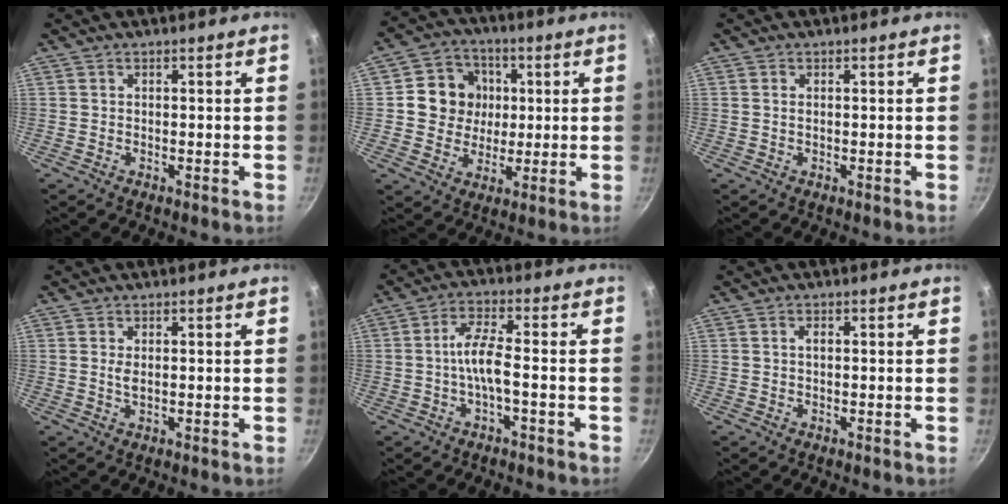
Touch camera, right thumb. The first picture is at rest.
{"total": 10.7, "force": [1.6, 9.9, 3.9], "torque": [-0.026, 0.008, 0.020]}
{"total": 0.7, "force": [0.2, 0.4, 0.5], "torque": [-0.012, -0.001, 0.005]}
{"total": 1.6, "force": [0.3, 0.7, 1.4], "torque": [-0.028, -0.002, 0.007]}
{"total": 5.8, "force": [-1.7, 1.5, 5.3], "torque": [-0.114, 0.028, -0.039]}
{"total": 1.1, "force": [0.3, 0.6, 0.8], "torque": [-0.014, 0.003, 0.005]}